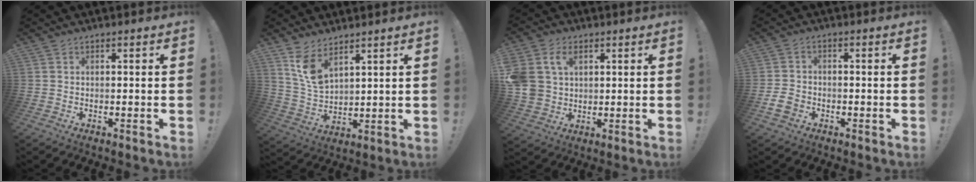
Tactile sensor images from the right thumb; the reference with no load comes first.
{"total": 8.9, "force": [6.4, 4.1, 4.7], "torque": [-0.077, -0.039, 0.125]}
{"total": 9.9, "force": [3.9, 7.7, 4.9], "torque": [-0.106, -0.008, 0.076]}
{"total": 5.7, "force": [-2.3, 4.2, 3.1], "torque": [-0.064, 0.005, -0.042]}